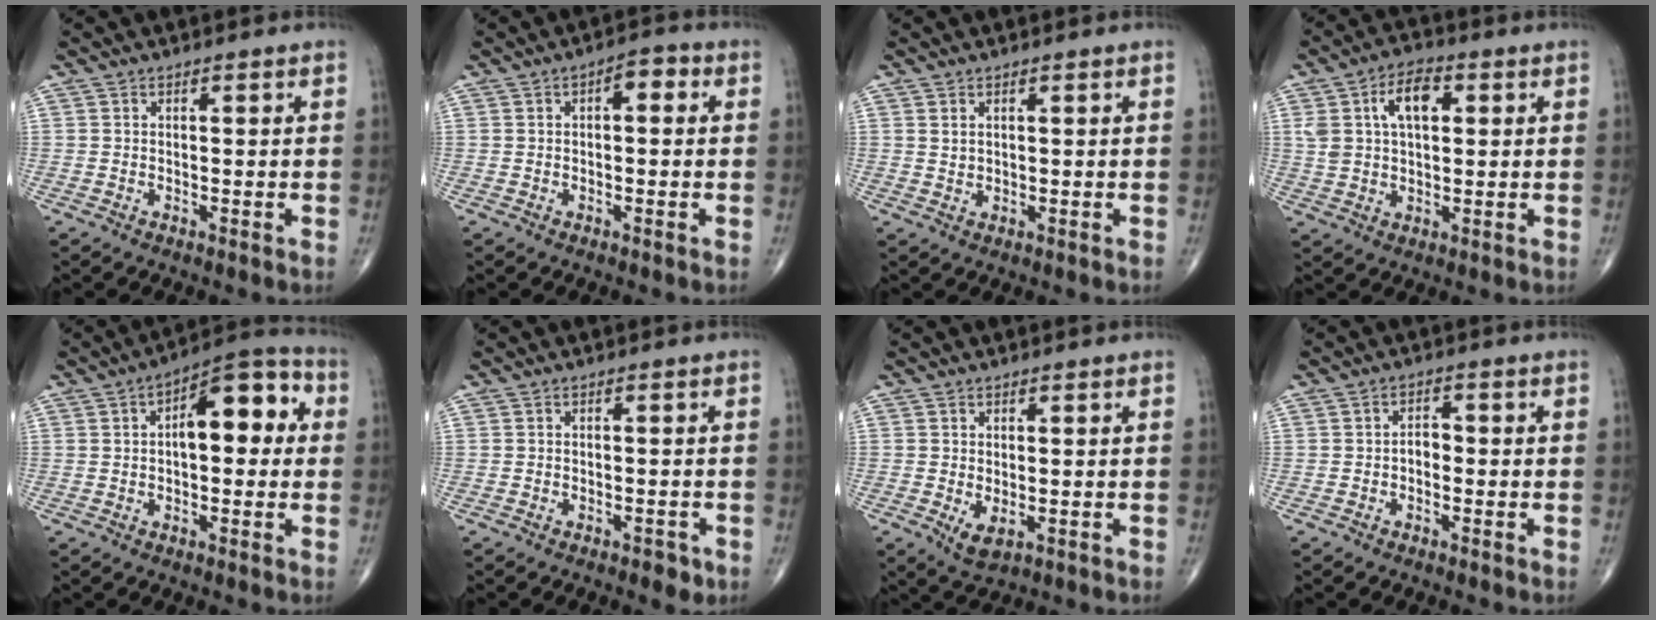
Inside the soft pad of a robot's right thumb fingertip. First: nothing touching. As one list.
[{"total": 3.9, "force": [0.8, 1.9, 3.3], "torque": [-0.037, 0.013, 0.003]}, {"total": 1.2, "force": [0.7, 0.7, 0.7], "torque": [-0.008, -0.006, 0.017]}, {"total": 9.4, "force": [2.8, 5.3, 7.2], "torque": [-0.119, 0.011, 0.046]}, {"total": 12.5, "force": [2.1, 5.8, 10.9], "torque": [-0.127, 0.032, 0.022]}, {"total": 2.1, "force": [-1.2, 1.0, 1.4], "torque": [-0.015, 0.004, -0.012]}, {"total": 3.1, "force": [-0.5, 1.6, 2.6], "torque": [-0.040, -0.005, 0.004]}, {"total": 2.1, "force": [-0.7, 1.4, 1.4], "torque": [-0.011, 0.010, -0.017]}]